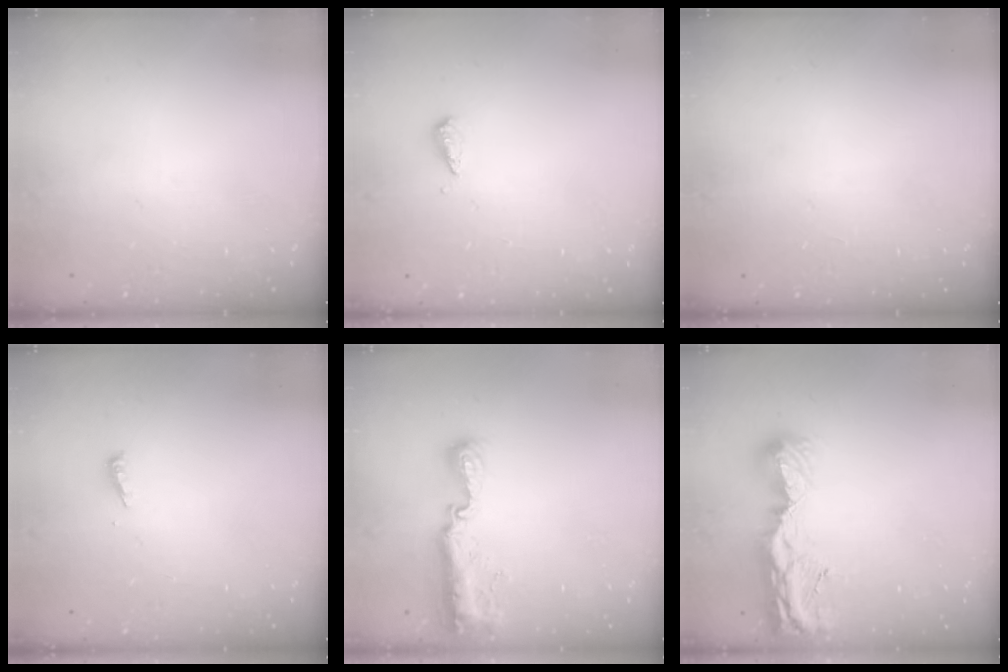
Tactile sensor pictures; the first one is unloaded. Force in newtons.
{"total": 3.0, "press": 3.0, "slide": 0.2}
{"total": 1.0, "press": 0.8, "slide": 0.6}
{"total": 3.6, "press": 3.6, "slide": 0.4}
{"total": 11.2, "press": 10.1, "slide": 4.8}
{"total": 12.3, "press": 12.3, "slide": 1.3}